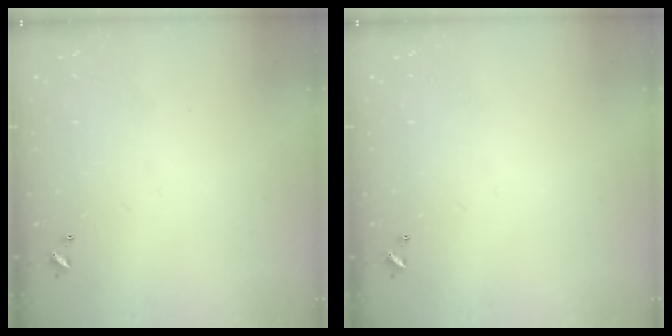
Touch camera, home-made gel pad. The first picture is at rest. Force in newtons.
{"total": 0.0}